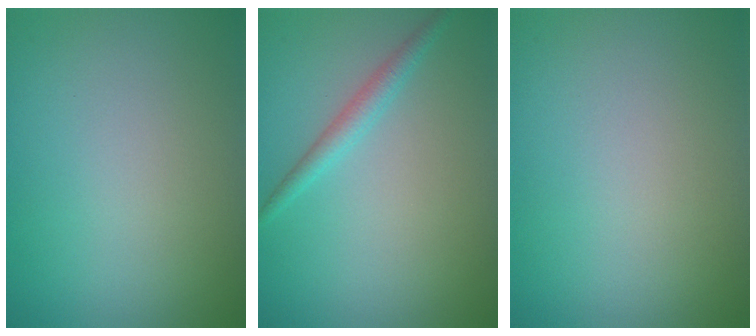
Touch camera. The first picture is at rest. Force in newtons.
{"total": 1.8, "press": 1.7, "slide": 0.1}
{"total": 0.0}